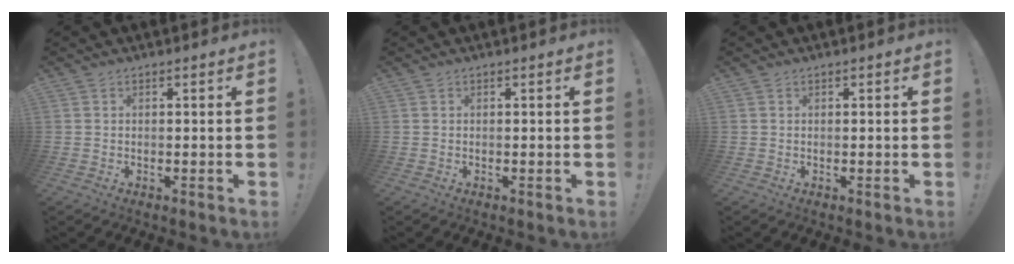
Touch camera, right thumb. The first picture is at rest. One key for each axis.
{"total": 0.0}
{"total": 0.0}